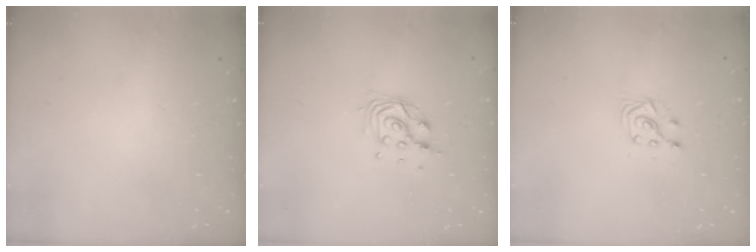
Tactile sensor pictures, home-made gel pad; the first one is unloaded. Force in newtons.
{"total": 9.4, "press": 9.2, "slide": 1.9}
{"total": 3.7, "press": 3.6, "slide": 0.9}